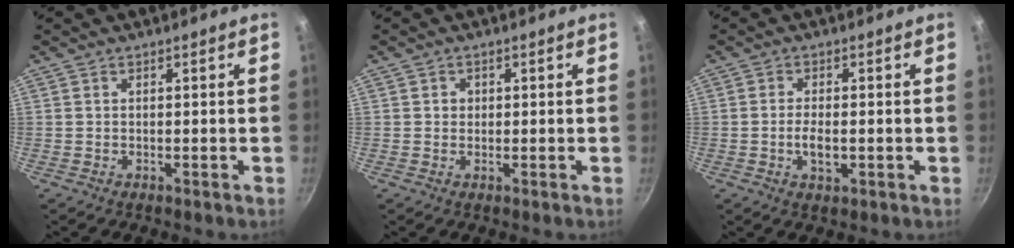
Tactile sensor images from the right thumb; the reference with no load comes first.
{"total": 1.2, "force": [0.2, 1.1, 0.2], "torque": [0.002, 0.001, -0.001]}
{"total": 3.4, "force": [-0.6, 1.6, 2.9], "torque": [-0.060, 0.001, -0.014]}